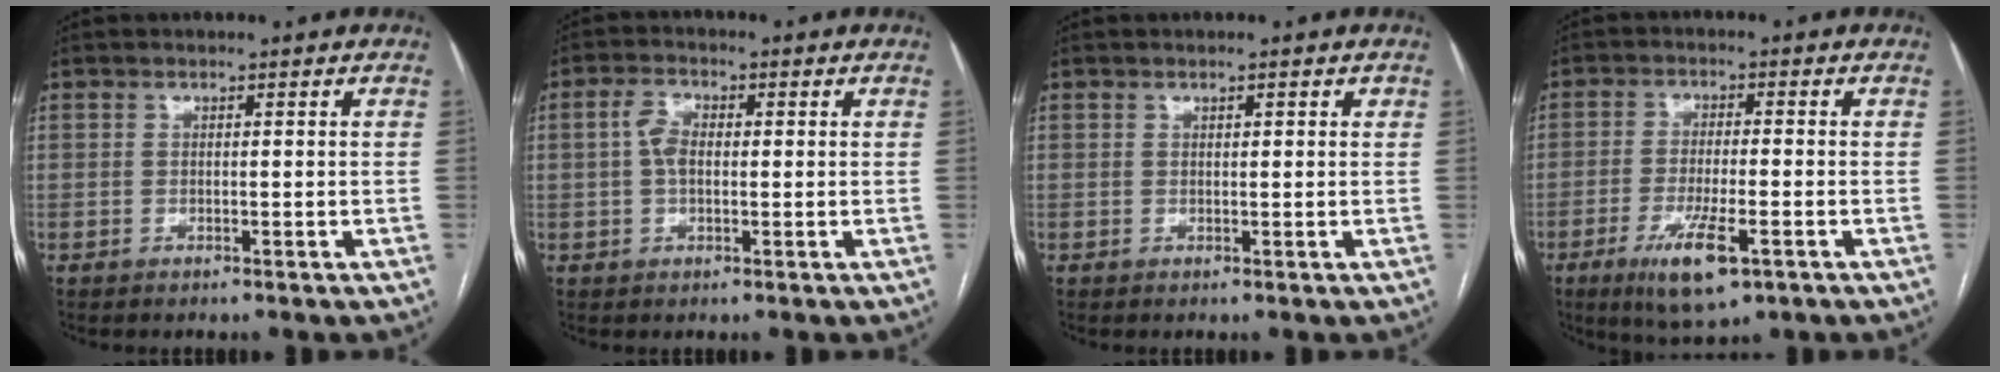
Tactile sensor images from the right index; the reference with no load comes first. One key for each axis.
{"total": 3.7, "fx": 0.3, "fy": 2.1, "fz": 3.0, "tx": -0.069, "ty": 0.014, "tz": 0.007}
{"total": 1.0, "fx": 0.6, "fy": 0.3, "fz": 0.7, "tx": -0.010, "ty": 0.001, "tz": 0.008}
{"total": 8.7, "fx": -4.2, "fy": 1.8, "fz": 7.4, "tx": -0.138, "ty": -0.019, "tz": -0.063}